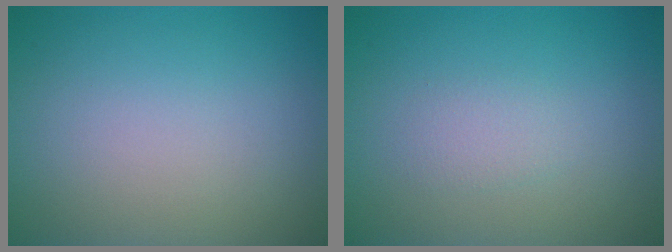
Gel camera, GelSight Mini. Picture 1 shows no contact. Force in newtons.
{"total": 1.1, "press": 1.1, "slide": 0.1}